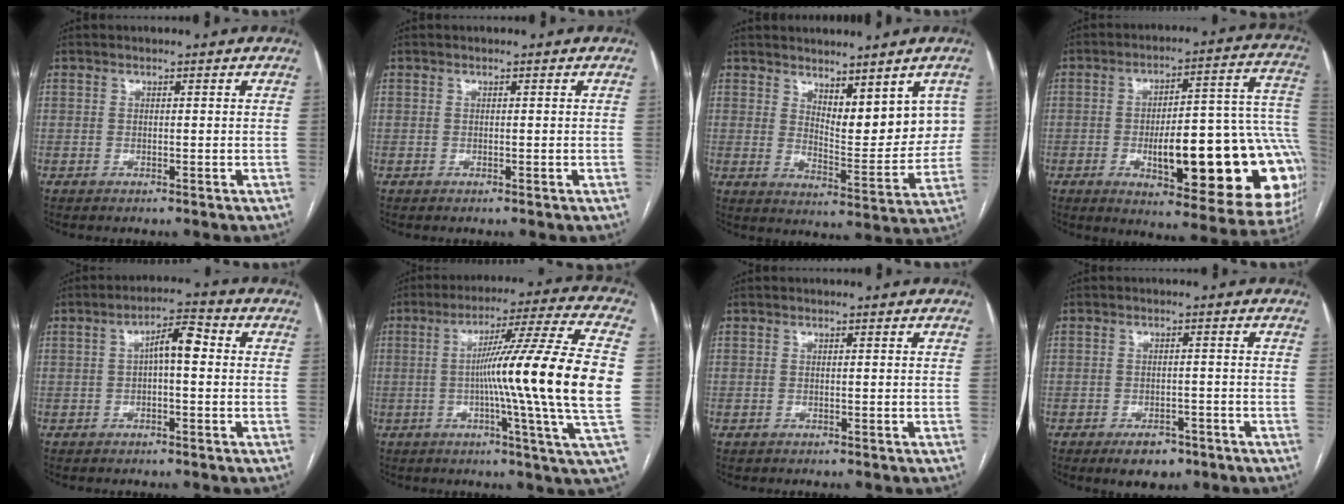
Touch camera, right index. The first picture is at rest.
{"total": 0.0}
{"total": 9.5, "force": [5.0, 3.7, 7.1], "torque": [-0.094, -0.014, 0.087]}
{"total": 26.7, "force": [-5.8, 7.2, 25.1], "torque": [-0.235, 0.025, -0.062]}
{"total": 5.2, "force": [0.4, 1.4, 5.0], "torque": [-0.083, 0.024, 0.004]}
{"total": 20.7, "force": [-0.7, -2.4, 20.5], "torque": [-0.293, -0.002, -0.029]}
{"total": 0.8, "force": [-0.4, 0.7, -0.1], "torque": [-0.002, 0.003, -0.002]}
{"total": 4.5, "force": [-3.0, 2.4, 2.4], "torque": [-0.034, 0.001, -0.036]}